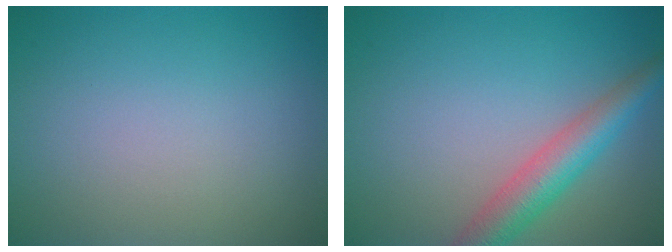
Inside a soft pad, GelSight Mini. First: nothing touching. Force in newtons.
{"total": 4.6, "press": 4.6, "slide": 0.1}